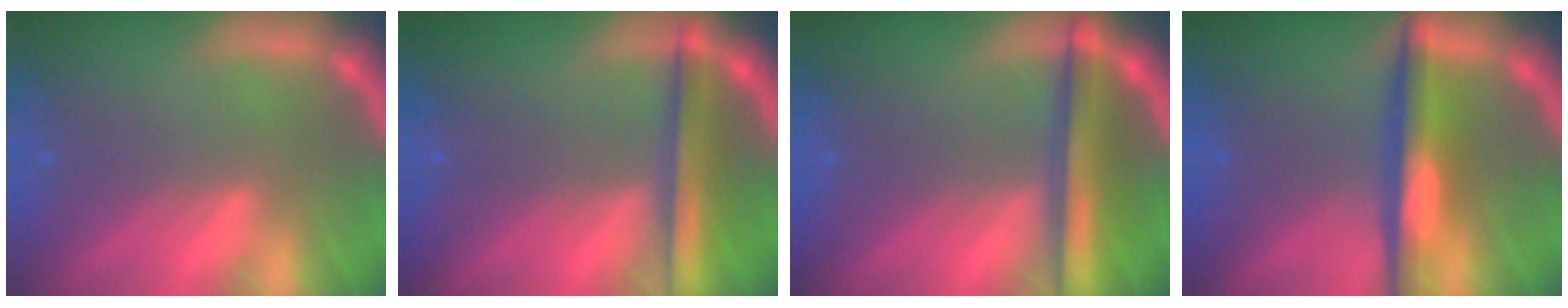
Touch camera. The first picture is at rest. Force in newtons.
{"total": 4.4}
{"total": 5.5}
{"total": 5.5}